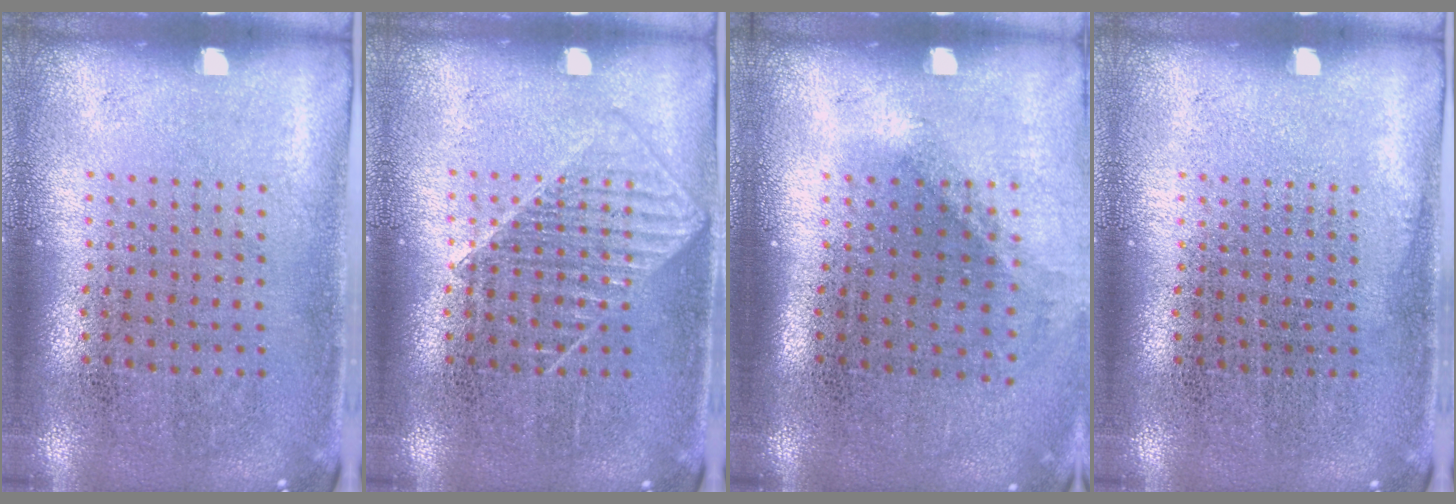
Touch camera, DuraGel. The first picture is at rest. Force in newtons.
{"total": 1.5, "press": 1.5, "slide": 0.3}
{"total": 1.3, "press": 0.9, "slide": 0.9}
{"total": 0.0}